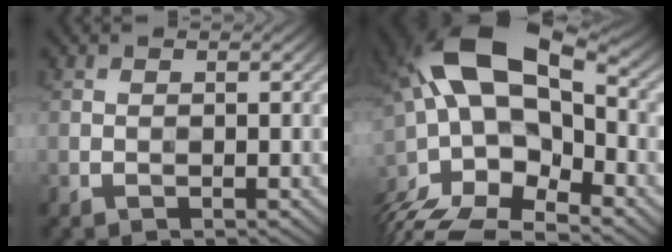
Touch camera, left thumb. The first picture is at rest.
{"total": 18.9, "force": [-5.3, 9.8, 15.3], "torque": [-0.303, -0.016, -0.074]}